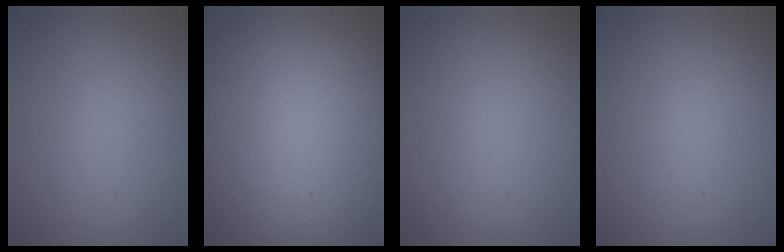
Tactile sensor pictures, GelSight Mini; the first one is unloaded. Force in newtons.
{"total": 20.7, "press": 20.7, "slide": 1.0}
{"total": 0.0}
{"total": 0.0}